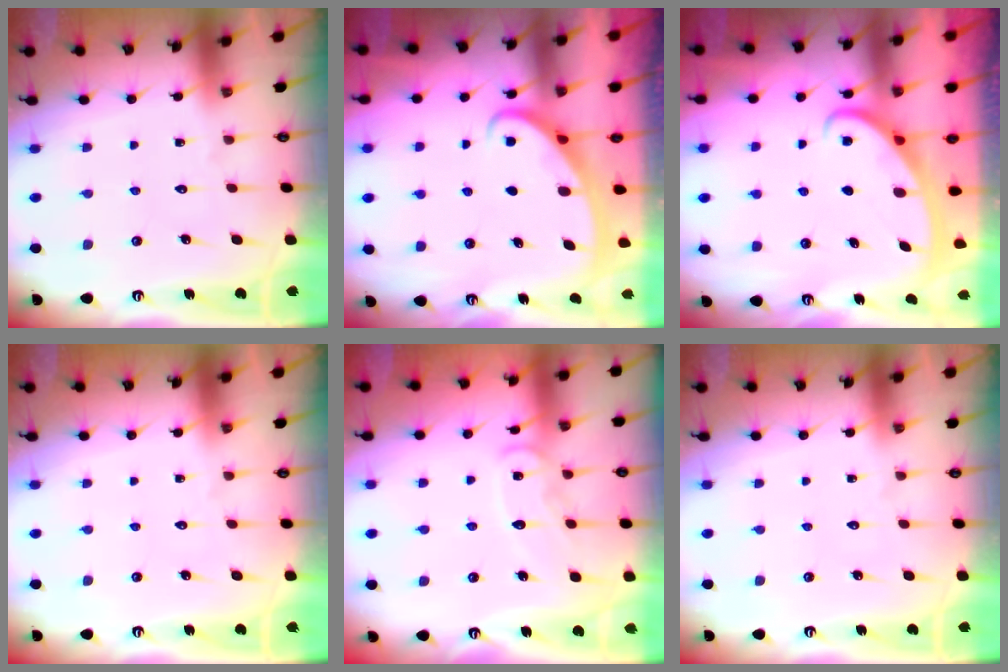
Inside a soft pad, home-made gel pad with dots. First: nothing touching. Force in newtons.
{"total": 2.6, "press": 2.6, "slide": 0.4}
{"total": 2.6, "press": 2.6, "slide": 0.4}
{"total": 0.0}
{"total": 9.7, "press": 9.7, "slide": 0.8}
{"total": 0.0}